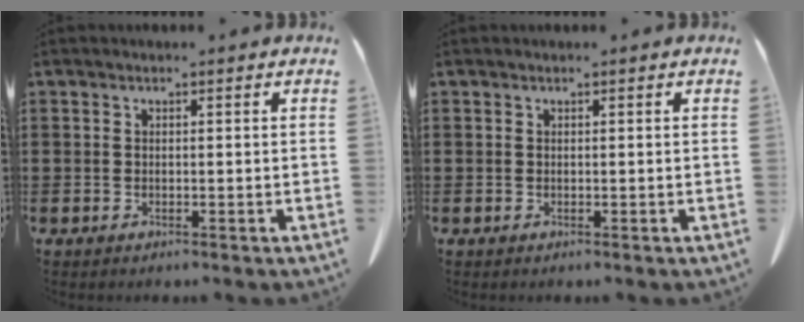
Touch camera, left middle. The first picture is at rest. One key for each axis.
{"total": 0.0}